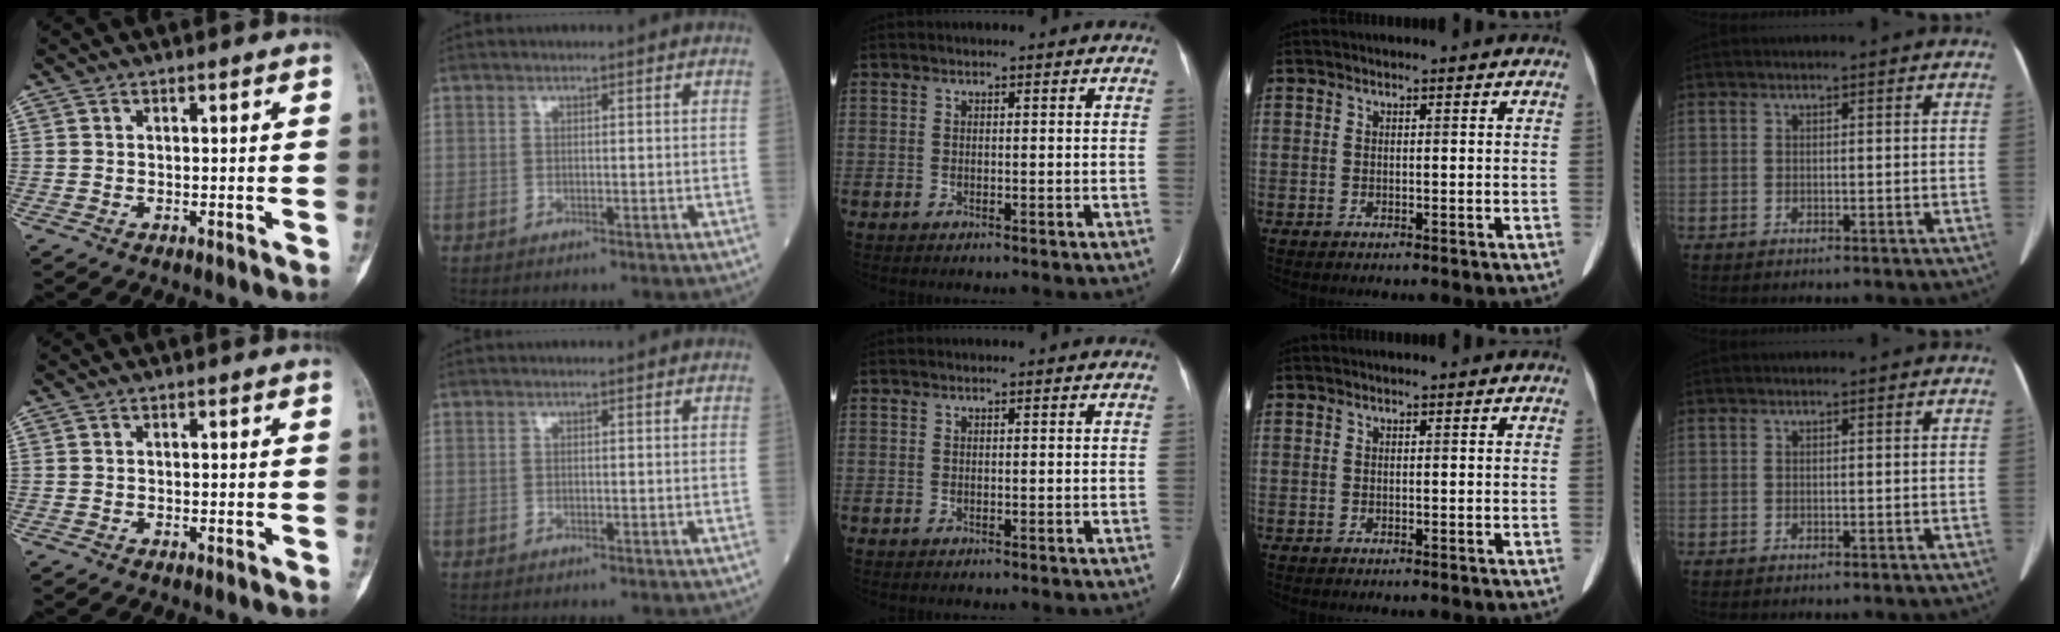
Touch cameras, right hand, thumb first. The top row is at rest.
{}